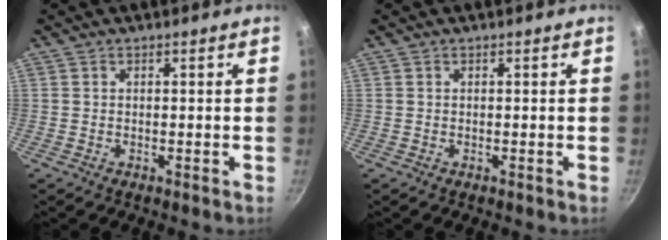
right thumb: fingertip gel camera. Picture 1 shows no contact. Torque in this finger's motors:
{"motor_torque": [-0.63, 0.53, 0.12, 0.08, 0.04]}